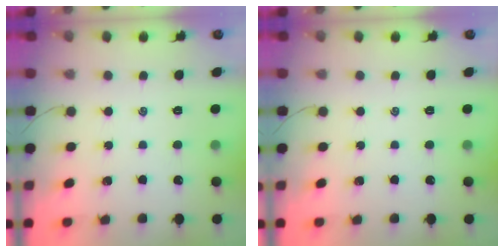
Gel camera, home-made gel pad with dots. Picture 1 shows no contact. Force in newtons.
{"total": 0.0}